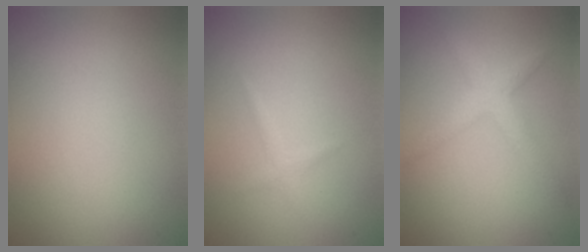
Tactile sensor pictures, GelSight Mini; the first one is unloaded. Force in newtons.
{"total": 0.8, "press": 0.8, "slide": 0.0}
{"total": 2.9, "press": 2.9, "slide": 0.1}